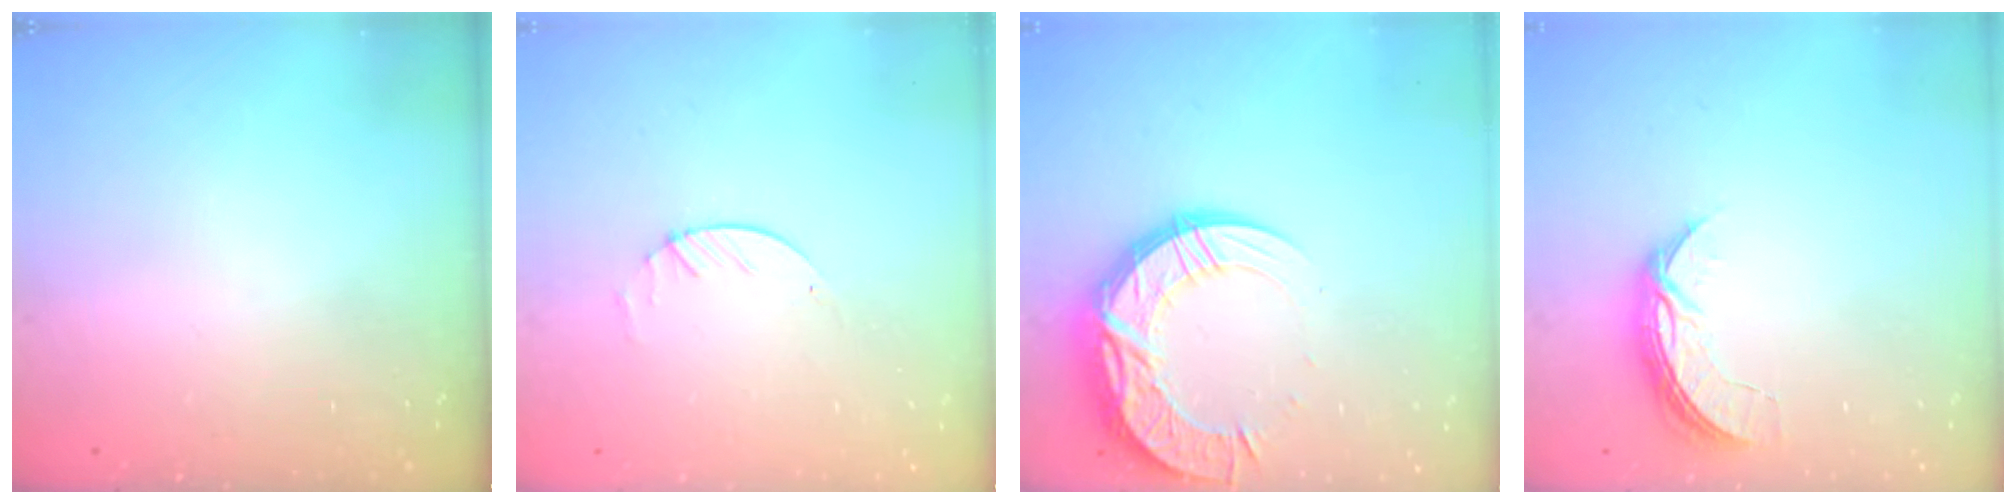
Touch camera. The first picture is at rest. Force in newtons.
{"total": 1.9, "press": 1.9, "slide": 0.3}
{"total": 17.4, "press": 17.4, "slide": 1.3}
{"total": 6.8, "press": 6.8, "slide": 0.7}